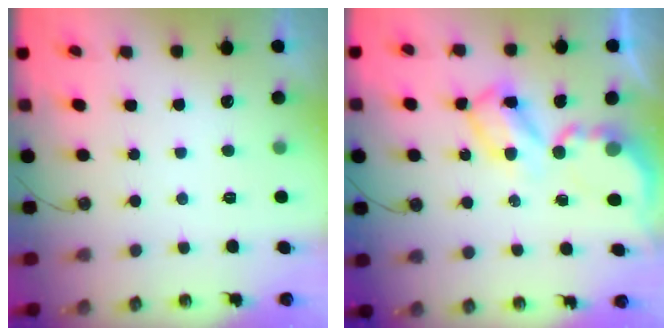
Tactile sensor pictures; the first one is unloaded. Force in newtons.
{"total": 7.5, "press": 7.5, "slide": 0.6}